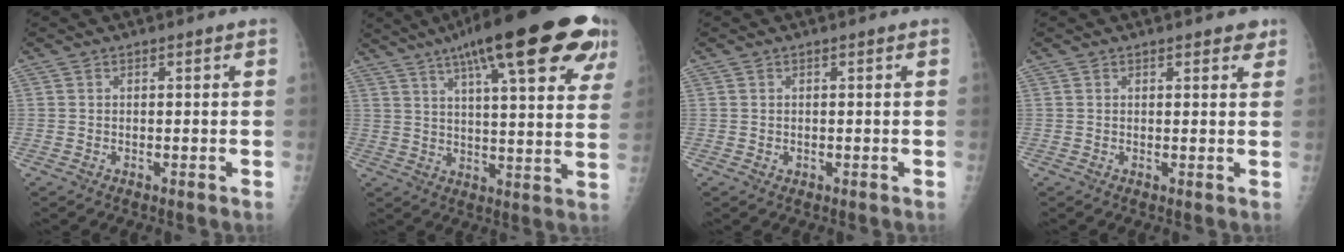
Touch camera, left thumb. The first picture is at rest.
{"total": 27.1, "force": [15.8, 6.4, 21.1], "torque": [-0.283, -0.011, 0.212]}
{"total": 0.7, "force": [0.3, 0.4, 0.4], "torque": [0.001, -0.001, 0.004]}
{"total": 2.8, "force": [2.1, 1.1, 1.6], "torque": [-0.001, -0.007, 0.022]}